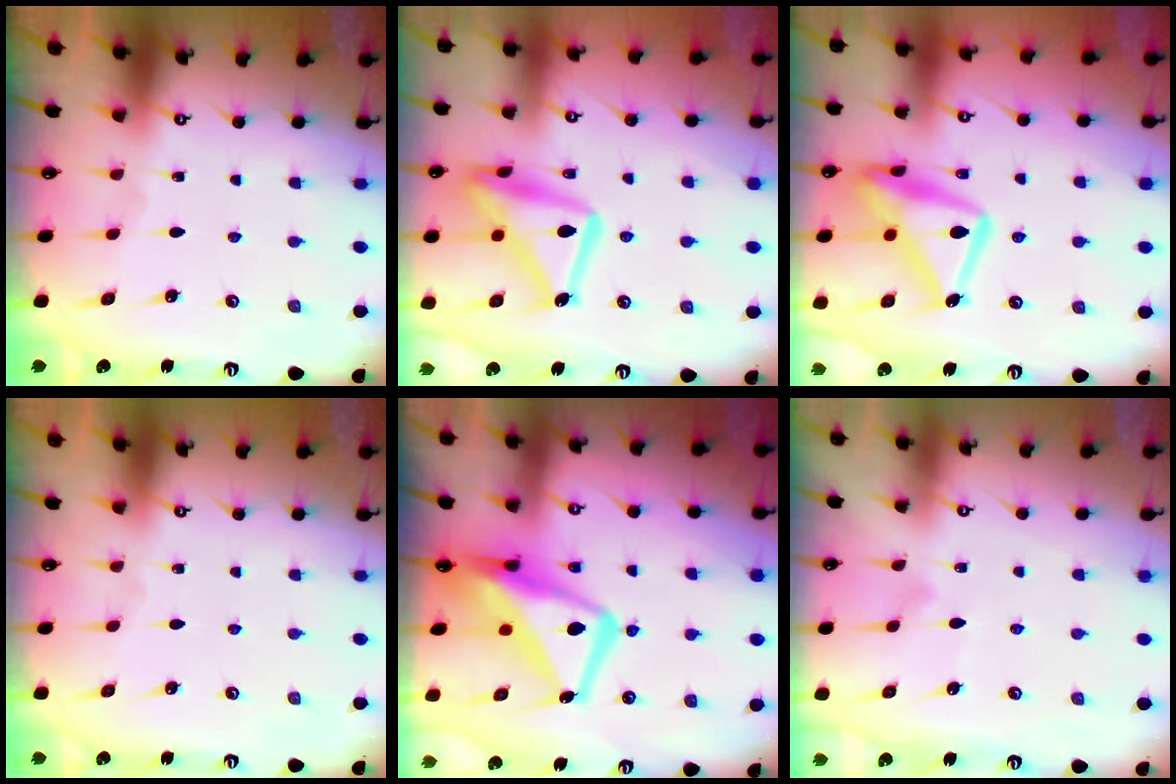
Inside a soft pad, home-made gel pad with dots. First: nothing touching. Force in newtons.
{"total": 17.0, "press": 16.9, "slide": 1.2}
{"total": 18.5, "press": 18.5, "slide": 1.5}
{"total": 0.0}
{"total": 15.4, "press": 15.3, "slide": 1.5}
{"total": 6.8, "press": 6.8, "slide": 0.3}